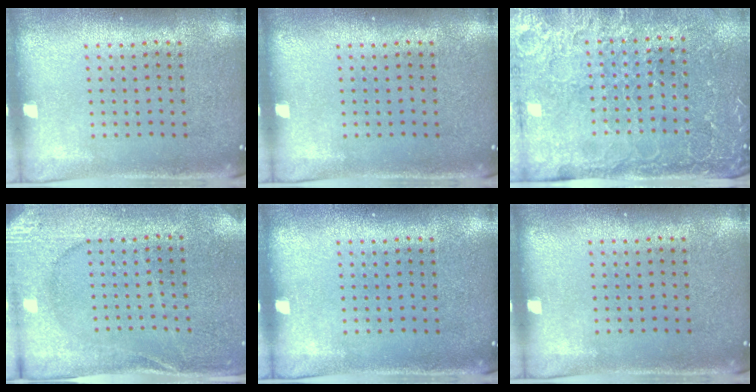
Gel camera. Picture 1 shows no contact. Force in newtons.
{"total": 0.0}
{"total": 4.2, "press": 4.0, "slide": 1.5}
{"total": 2.7, "press": 2.7, "slide": 0.3}
{"total": 0.0}
{"total": 0.0}